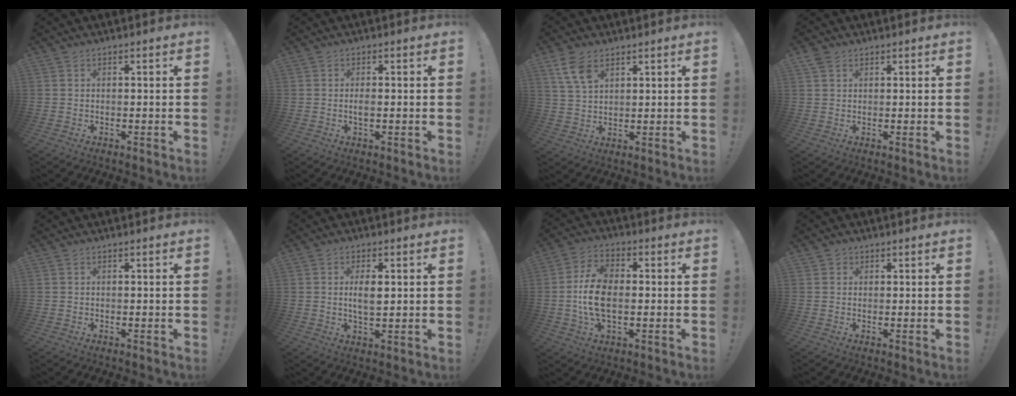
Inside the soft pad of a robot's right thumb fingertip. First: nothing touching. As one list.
[{"total": 2.0, "force": [-0.4, 0.8, 1.7], "torque": [-0.026, 0.000, -0.010]}, {"total": 7.5, "force": [4.3, 4.0, 4.6], "torque": [-0.081, -0.015, 0.084]}, {"total": 2.3, "force": [1.6, 1.4, 0.9], "torque": [-0.015, -0.005, 0.031]}, {"total": 0.0}, {"total": 5.1, "force": [0.7, 2.2, 4.5], "torque": [-0.076, -0.005, 0.007]}, {"total": 11.8, "force": [-1.0, 7.1, 9.3], "torque": [-0.164, 0.000, -0.016]}, {"total": 1.4, "force": [0.6, 1.2, 0.1], "torque": [0.002, -0.003, 0.010]}]